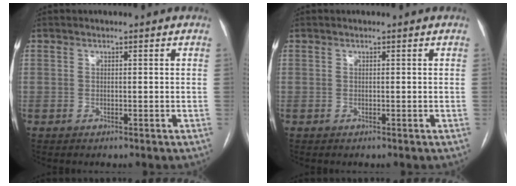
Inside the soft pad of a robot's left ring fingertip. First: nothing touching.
{"total": 0.0}